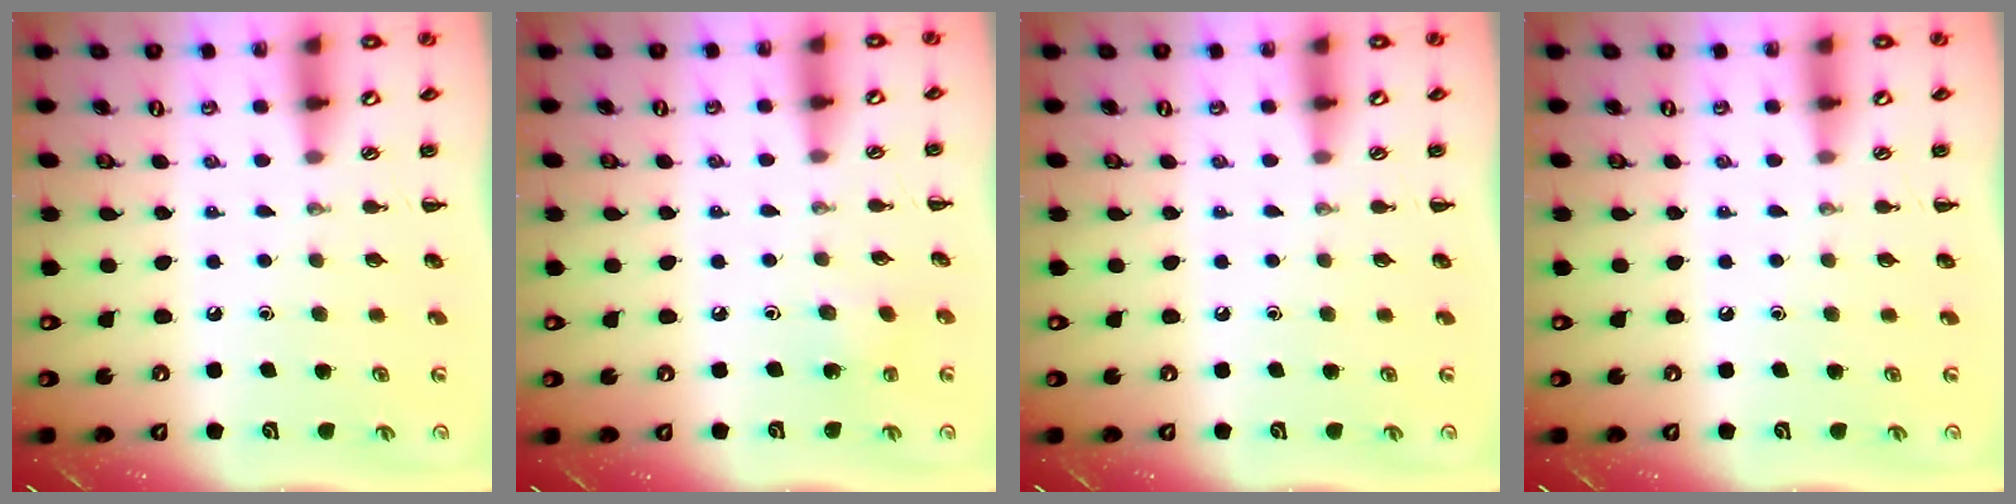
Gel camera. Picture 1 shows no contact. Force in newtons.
{"total": 2.7, "press": 2.6, "slide": 0.8}
{"total": 0.0}
{"total": 0.0}